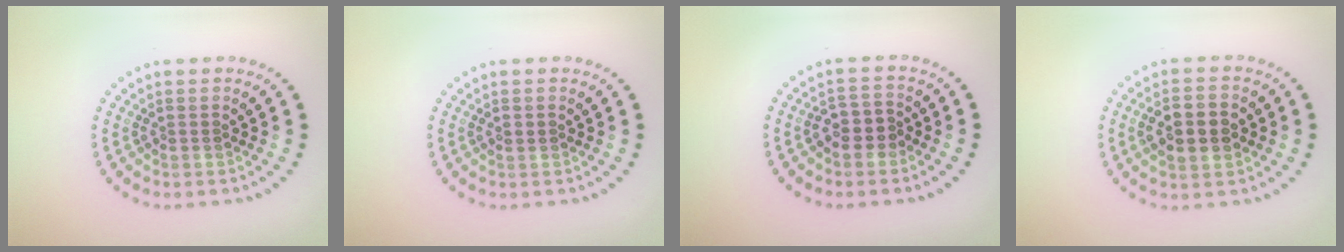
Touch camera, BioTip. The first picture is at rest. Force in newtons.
{"total": 0.7, "press": 0.7, "slide": 0.1}
{"total": 2.4, "press": 2.2, "slide": 1.0}
{"total": 4.8, "press": 4.8, "slide": 0.4}